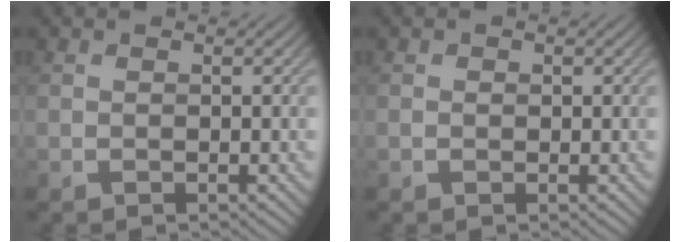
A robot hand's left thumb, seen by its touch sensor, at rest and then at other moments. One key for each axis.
{"total": 0.5, "fx": 0.1, "fy": 0.5, "fz": 0.2, "tx": -0.003, "ty": -0.004, "tz": -0.001}